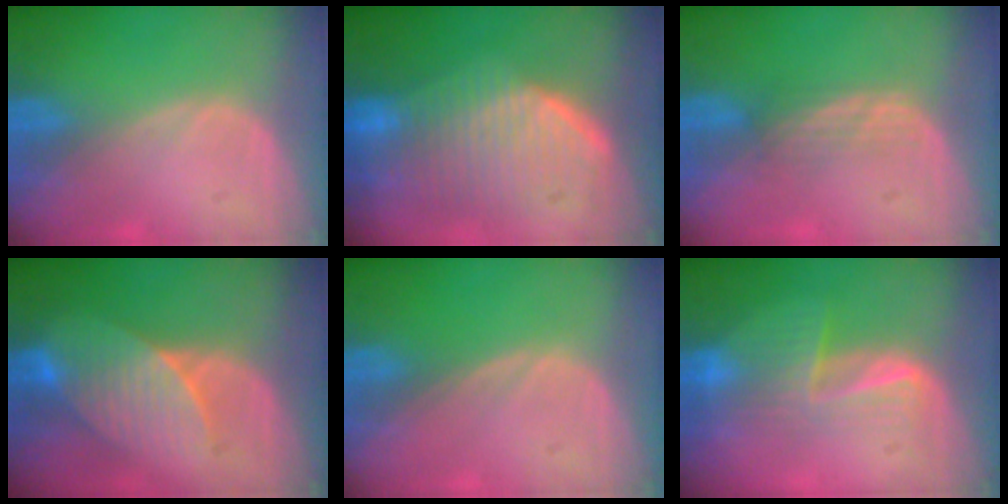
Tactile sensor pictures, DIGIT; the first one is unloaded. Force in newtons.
{"total": 10.0, "press": 9.0, "slide": 4.4}
{"total": 2.4, "press": 2.3, "slide": 0.8}
{"total": 7.3, "press": 7.2, "slide": 1.2}
{"total": 0.0}
{"total": 6.5, "press": 6.2, "slide": 1.9}